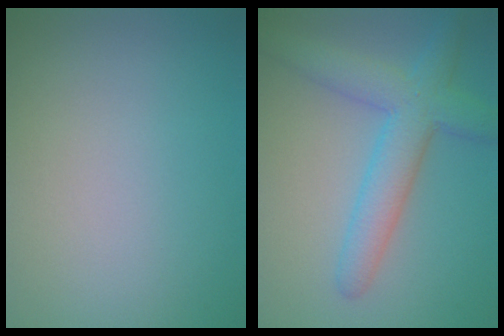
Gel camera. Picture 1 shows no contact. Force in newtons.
{"total": 5.2, "press": 5.2, "slide": 0.1}